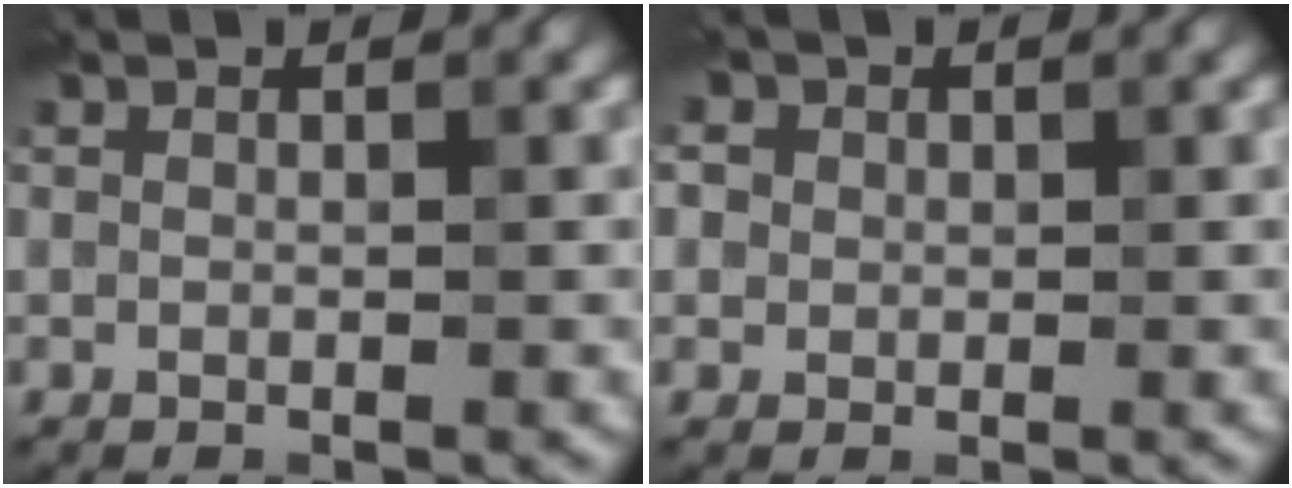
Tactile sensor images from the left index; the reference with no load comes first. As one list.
[{"total": 5.8, "force": [2.6, 4.5, 2.6], "torque": [-0.041, 0.028, 0.010]}]